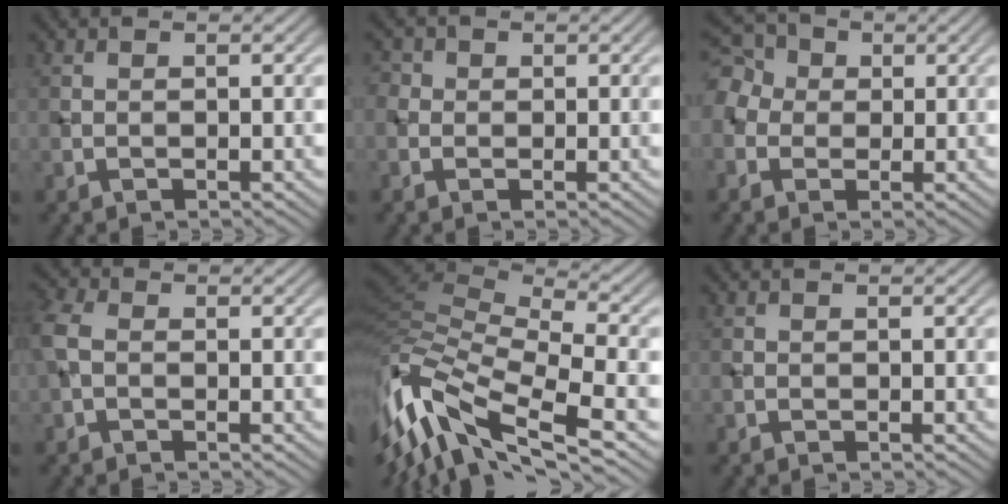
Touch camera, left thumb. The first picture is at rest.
{"total": 2.0, "force": [0.2, 1.9, 0.7], "torque": [-0.019, 0.005, -0.004]}
{"total": 6.4, "force": [0.7, 5.6, 3.0], "torque": [-0.100, 0.017, -0.009]}
{"total": 3.4, "force": [-0.2, 2.3, 2.5], "torque": [-0.082, 0.007, -0.017]}
{"total": 15.5, "force": [-5.7, 5.5, 13.3], "torque": [-0.327, -0.005, -0.096]}
{"total": 0.0}